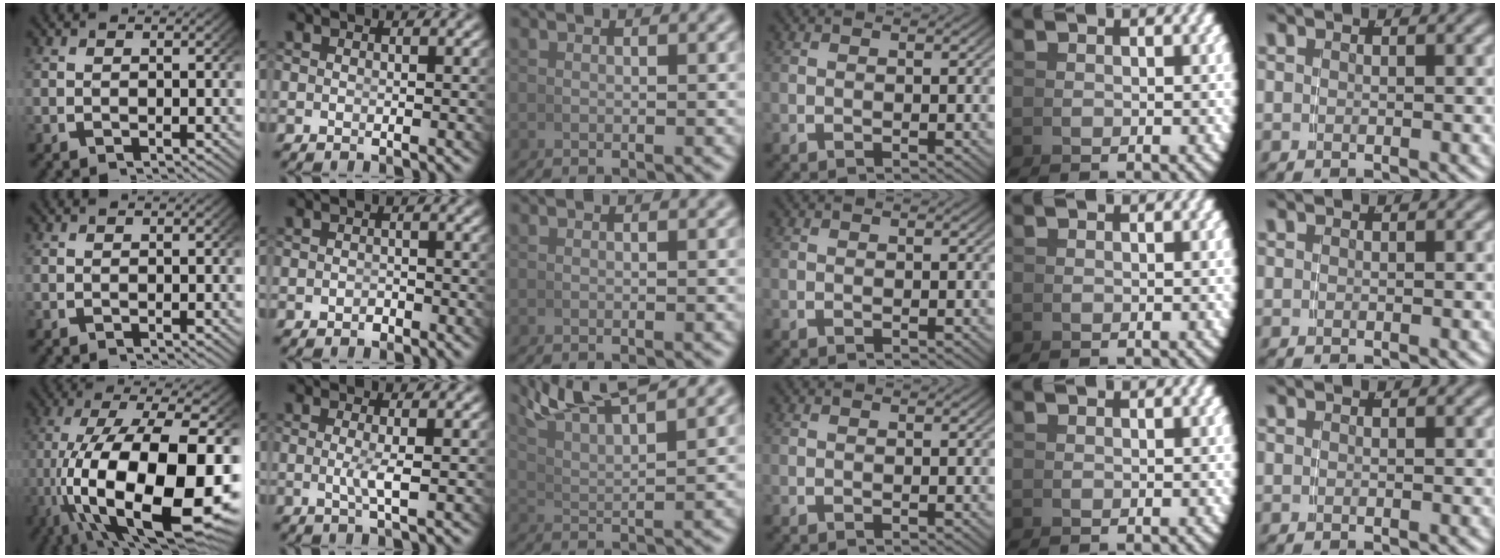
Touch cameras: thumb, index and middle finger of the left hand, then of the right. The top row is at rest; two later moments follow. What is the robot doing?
{"motion": "grasp_and_lifting", "object": "whiteboard"}